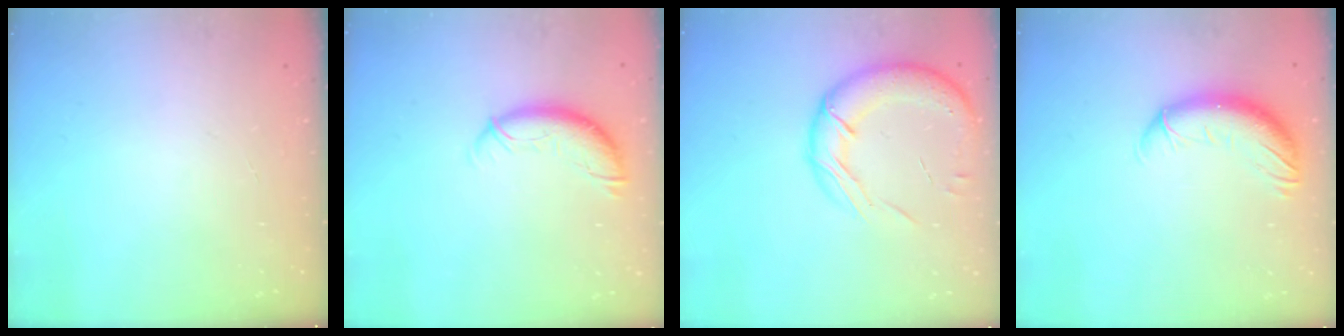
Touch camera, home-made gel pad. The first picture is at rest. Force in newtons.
{"total": 10.0, "press": 9.9, "slide": 0.8}
{"total": 17.6, "press": 17.1, "slide": 4.2}
{"total": 11.8, "press": 11.4, "slide": 2.7}